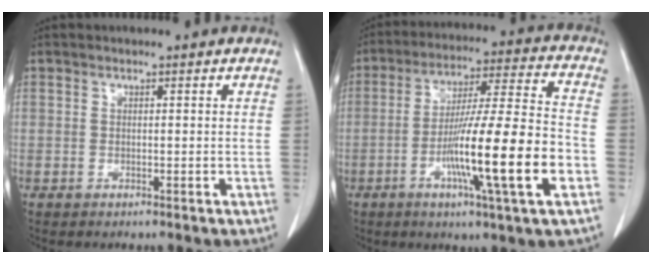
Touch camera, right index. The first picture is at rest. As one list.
[{"total": 17.5, "force": [-5.5, -0.2, 16.6], "torque": [-0.284, -0.009, -0.094]}]